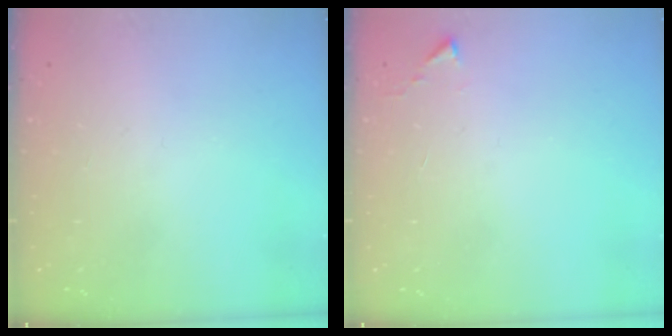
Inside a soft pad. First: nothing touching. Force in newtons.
{"total": 2.7, "press": 2.7, "slide": 0.5}